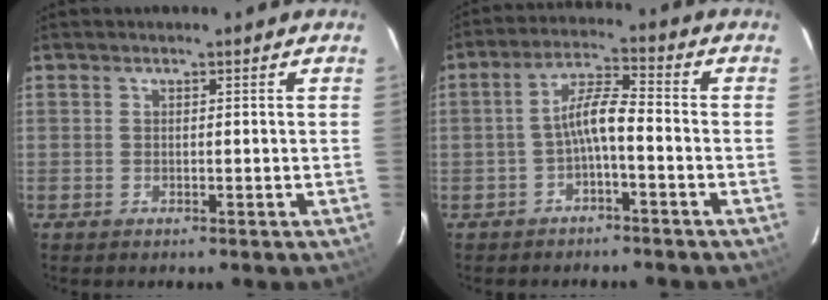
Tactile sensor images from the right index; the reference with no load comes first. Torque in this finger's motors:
{"motor_torque": [1.03, -0.20, 0.55, 0.13]}